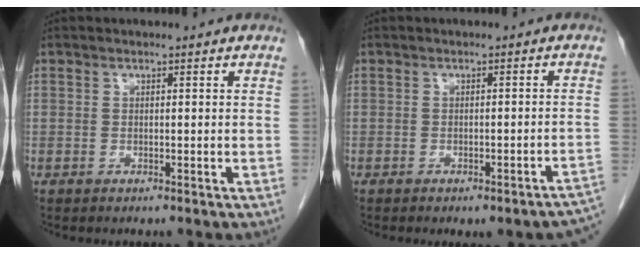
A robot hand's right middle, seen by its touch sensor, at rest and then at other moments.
{"total": 7.1, "force": [-5.8, 1.0, 3.9], "torque": [-0.034, 0.001, -0.064]}